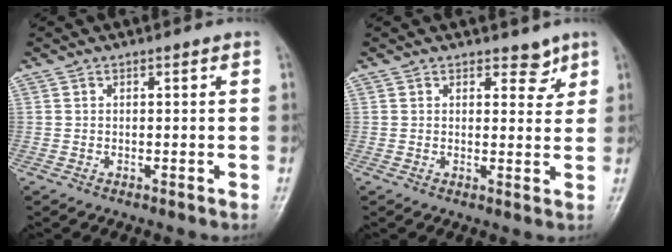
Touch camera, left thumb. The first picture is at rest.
{"total": 3.2, "force": [2.3, 1.8, 1.3], "torque": [0.006, -0.014, 0.029]}